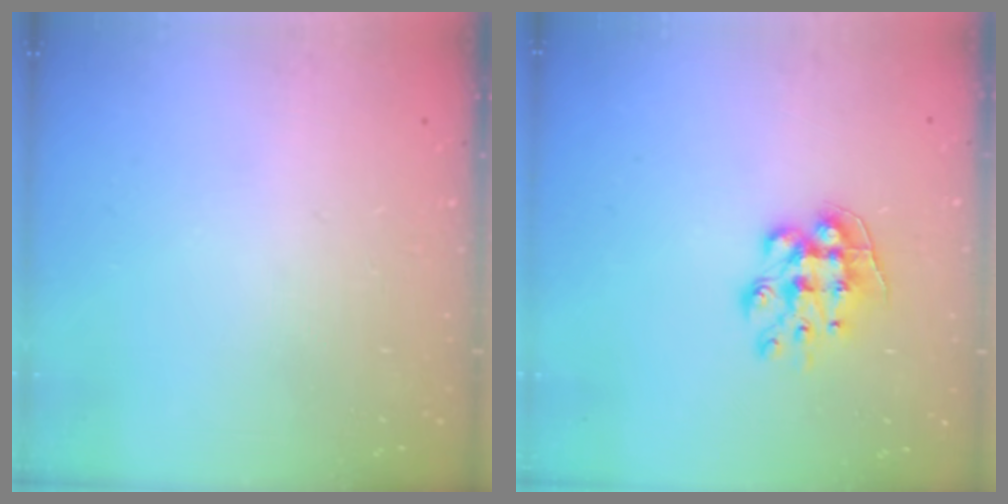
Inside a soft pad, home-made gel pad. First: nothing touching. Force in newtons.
{"total": 10.8, "press": 10.8, "slide": 0.9}